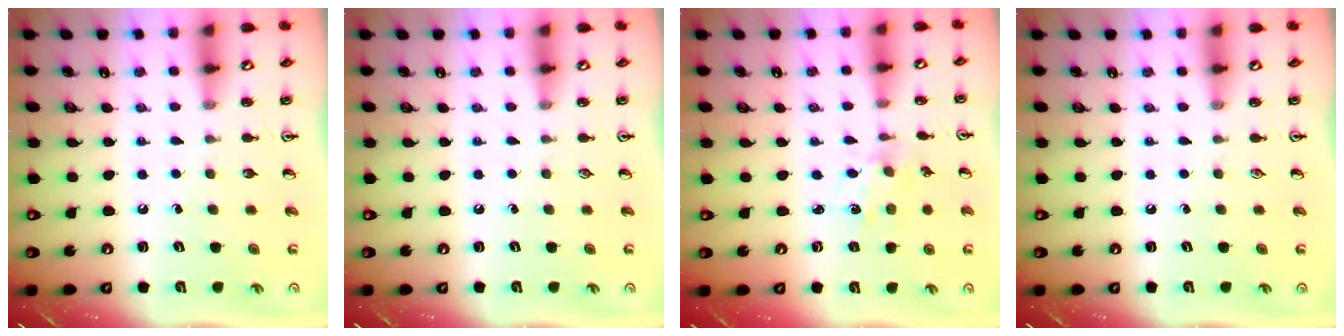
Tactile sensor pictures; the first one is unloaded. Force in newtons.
{"total": 0.0}
{"total": 1.5, "press": 1.5, "slide": 0.1}
{"total": 0.0}